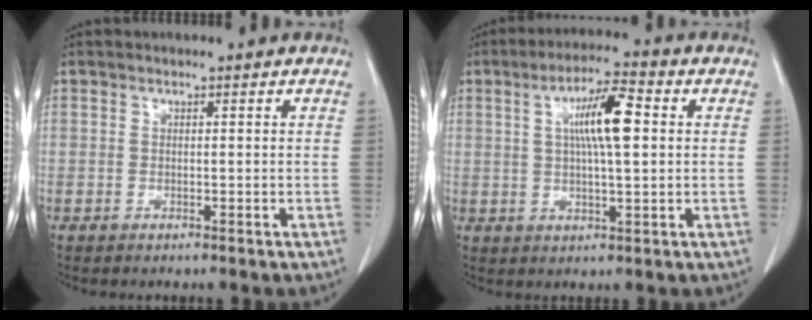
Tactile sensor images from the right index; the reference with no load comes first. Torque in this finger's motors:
{"motor_torque": [1.31, 0.25, 0.69, 0.16]}